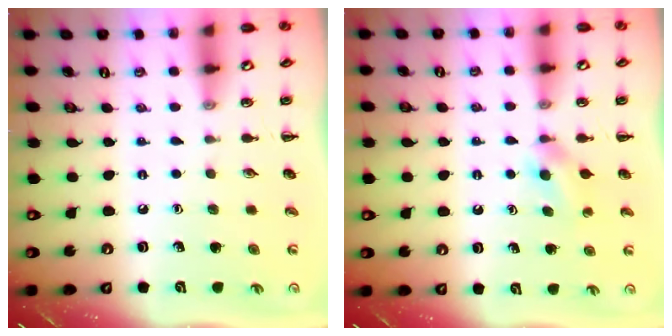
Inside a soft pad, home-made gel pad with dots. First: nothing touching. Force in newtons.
{"total": 3.6, "press": 3.5, "slide": 0.9}